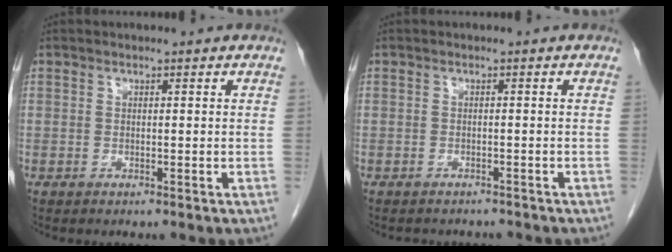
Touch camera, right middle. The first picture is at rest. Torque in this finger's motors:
{"motor_torque": [0.04, -0.03, 0.00, 0.00]}